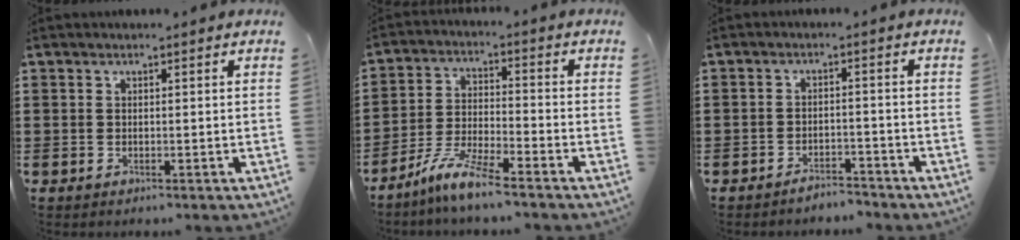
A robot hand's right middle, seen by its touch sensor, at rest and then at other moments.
{"total": 7.6, "force": [-6.4, 0.3, 4.0], "torque": [-0.088, -0.009, -0.125]}
{"total": 3.0, "force": [-3.0, 0.4, -0.2], "torque": [-0.004, 0.004, -0.065]}